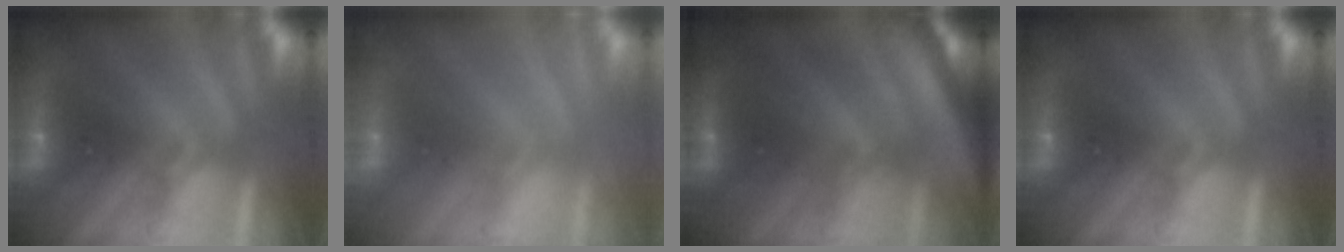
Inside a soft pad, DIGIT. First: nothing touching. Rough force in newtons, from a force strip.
{"total": 2.4}
{"total": 7.5}
{"total": 0.0}